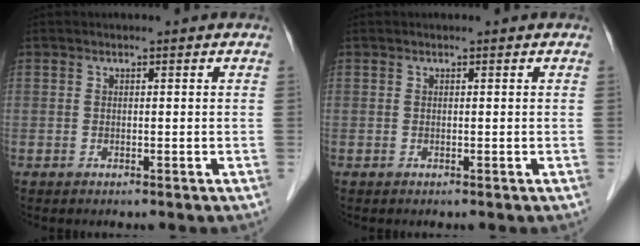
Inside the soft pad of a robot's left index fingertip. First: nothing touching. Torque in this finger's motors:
{"motor_torque": [0.00, 0.00, 0.01, 0.00]}